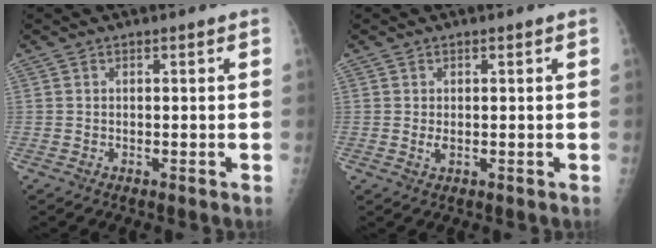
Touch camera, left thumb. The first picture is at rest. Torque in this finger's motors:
{"motor_torque": [-0.06, 0.03, -0.02, -0.10, -0.01]}